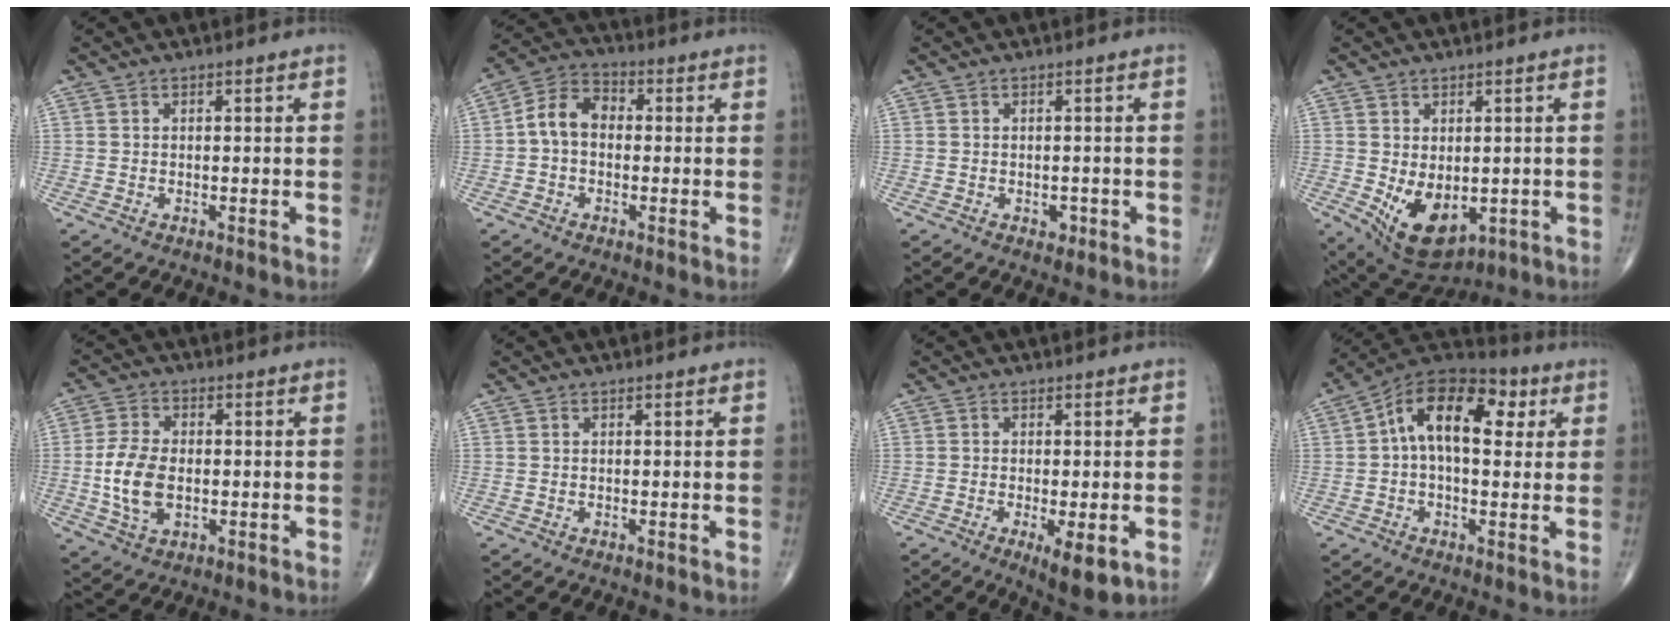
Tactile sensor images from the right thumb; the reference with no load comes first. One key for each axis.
{"total": 7.5, "fx": -0.2, "fy": 5.4, "fz": 5.2, "tx": -0.082, "ty": 0.028, "tz": -0.017}
{"total": 1.4, "fx": -0.5, "fy": 1.0, "fz": 0.7, "tx": 0.000, "ty": 0.001, "tz": -0.006}
{"total": 10.4, "fx": -1.9, "fy": 6.5, "fz": 7.9, "tx": -0.110, "ty": -0.012, "tz": -0.006}
{"total": 9.2, "fx": -1.0, "fy": 5.6, "fz": 7.3, "tx": -0.142, "ty": 0.001, "tz": -0.017}
{"total": 0.0}
{"total": 6.5, "fx": -2.3, "fy": 2.0, "fz": 5.8, "tx": -0.087, "ty": -0.015, "tz": -0.031}
{"total": 15.7, "fx": 3.5, "fy": 8.9, "fz": 12.5, "tx": -0.175, "ty": 0.036, "tz": 0.048}